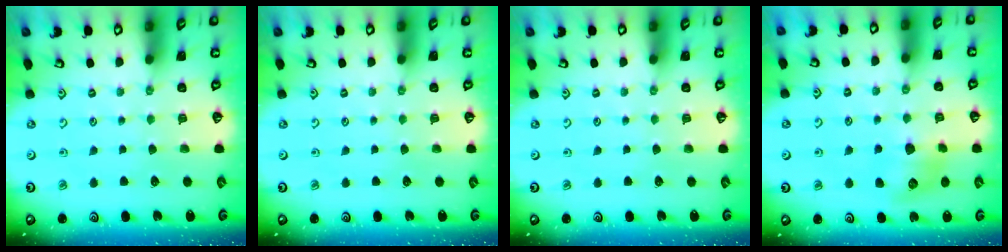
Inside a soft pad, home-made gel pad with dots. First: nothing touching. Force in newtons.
{"total": 0.0}
{"total": 0.0}
{"total": 9.5, "press": 9.5, "slide": 0.4}